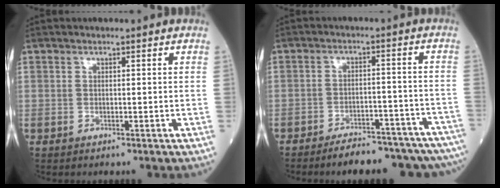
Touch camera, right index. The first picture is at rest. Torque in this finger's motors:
{"motor_torque": [0.81, -0.82, 0.59, 0.02]}